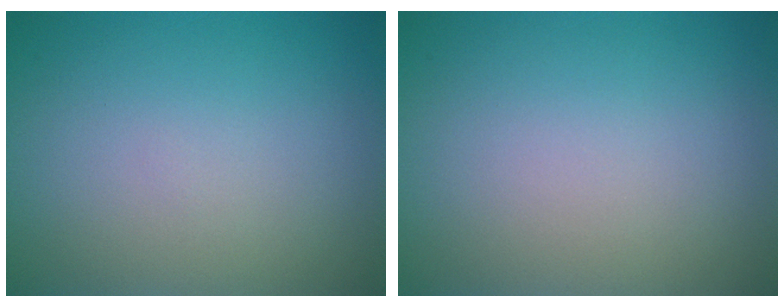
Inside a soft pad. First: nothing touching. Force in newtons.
{"total": 0.0}